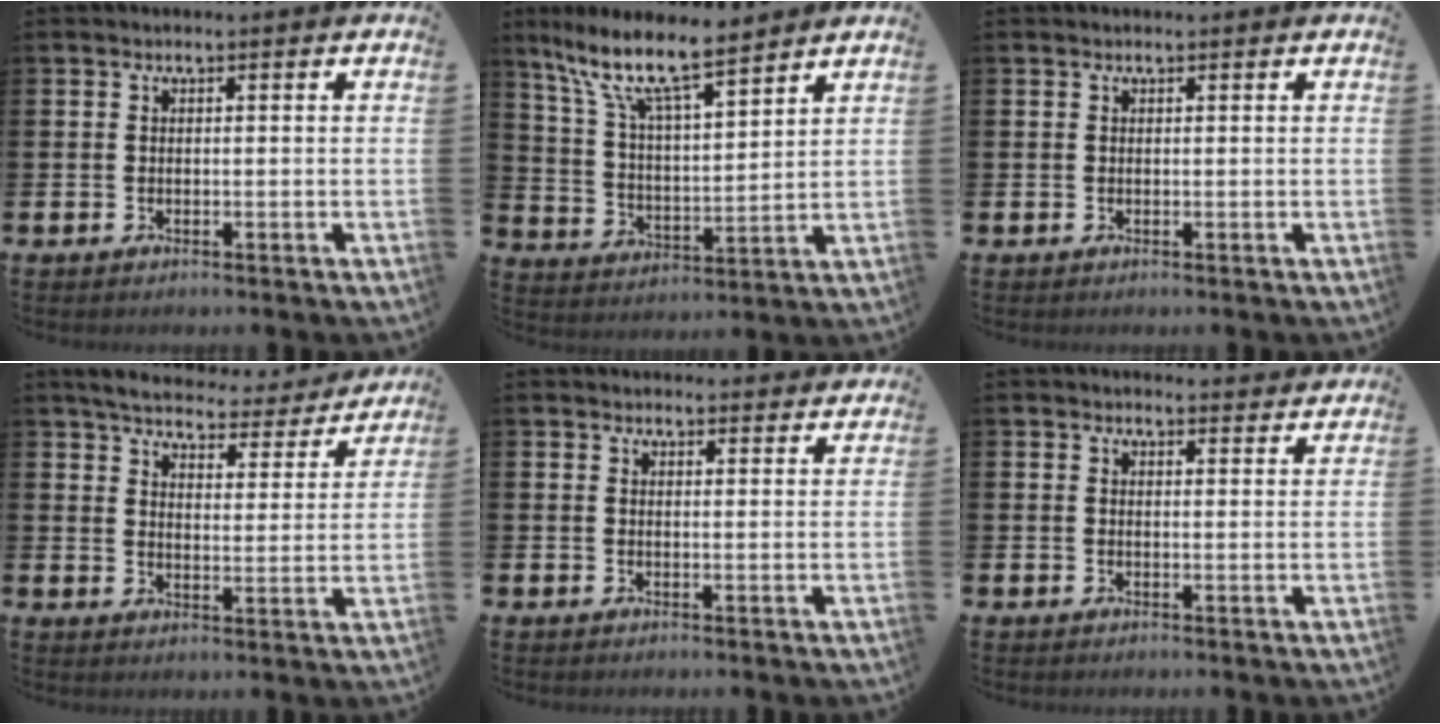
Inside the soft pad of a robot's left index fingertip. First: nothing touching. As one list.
[{"total": 10.4, "force": [8.5, 2.4, 5.4], "torque": [-0.134, -0.043, 0.146]}, {"total": 0.0}, {"total": 5.3, "force": [5.1, 1.1, 1.0], "torque": [-0.034, -0.037, 0.082]}, {"total": 2.3, "force": [2.2, 0.4, -0.1], "torque": [0.009, -0.013, 0.039]}, {"total": 2.3, "force": [2.3, 0.4, 0.0], "torque": [0.007, -0.014, 0.040]}]